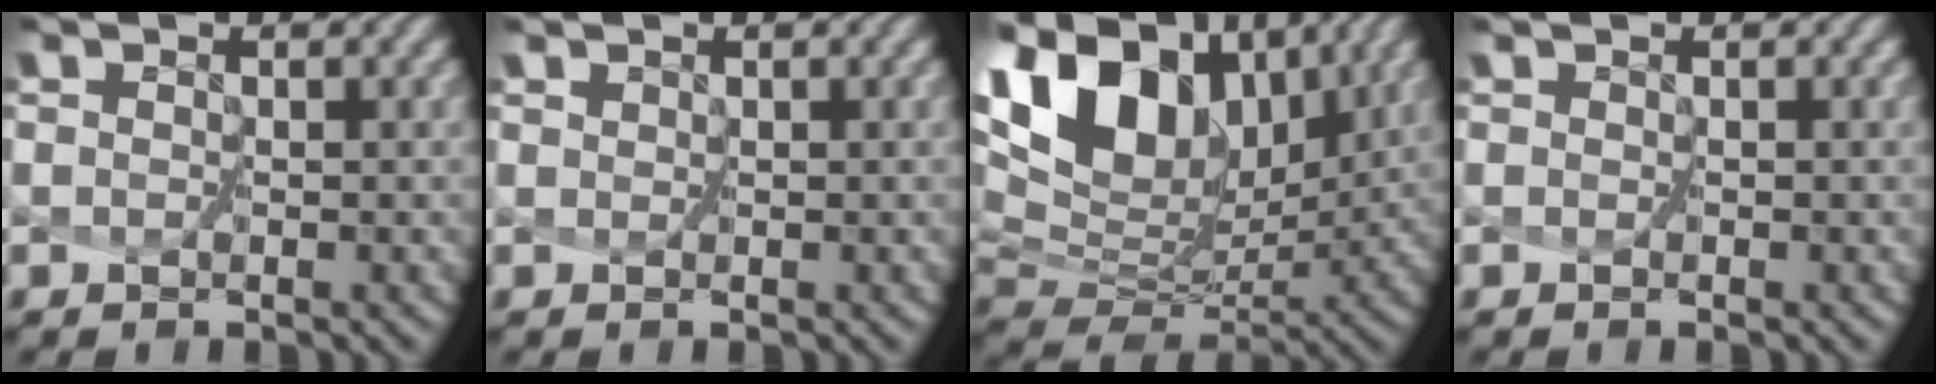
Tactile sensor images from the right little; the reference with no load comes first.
{"total": 0.9, "force": [0.5, 0.6, 0.4], "torque": [-0.011, 0.003, 0.003]}
{"total": 13.8, "force": [6.2, 8.1, 9.3], "torque": [-0.187, 0.026, 0.119]}
{"total": 0.0}